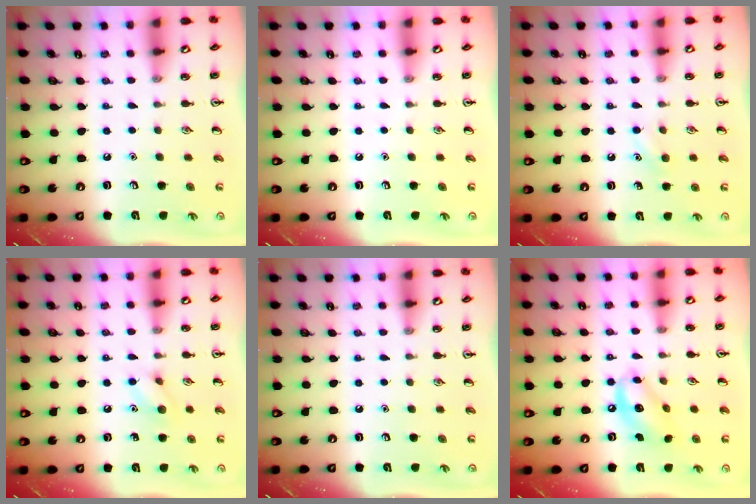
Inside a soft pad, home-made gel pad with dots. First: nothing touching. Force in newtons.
{"total": 0.0}
{"total": 6.2, "press": 5.9, "slide": 2.1}
{"total": 6.7, "press": 6.6, "slide": 0.9}
{"total": 0.0}
{"total": 10.3, "press": 10.0, "slide": 2.3}